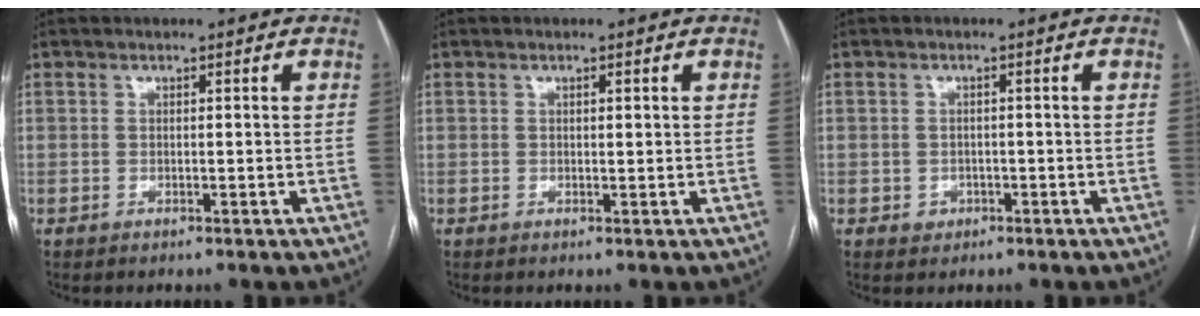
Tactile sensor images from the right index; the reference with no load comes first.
{"total": 0.7, "force": [0.3, 0.2, 0.6], "torque": [-0.010, 0.000, 0.004]}
{"total": 2.0, "force": [-0.8, 1.9, 0.4], "torque": [-0.001, 0.007, -0.008]}